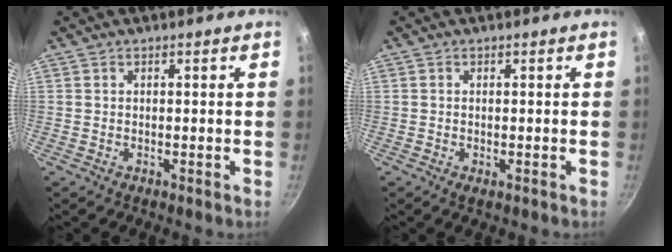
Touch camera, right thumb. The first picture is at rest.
{"total": 1.1, "force": [-0.3, 0.4, 0.9], "torque": [-0.016, -0.003, -0.006]}